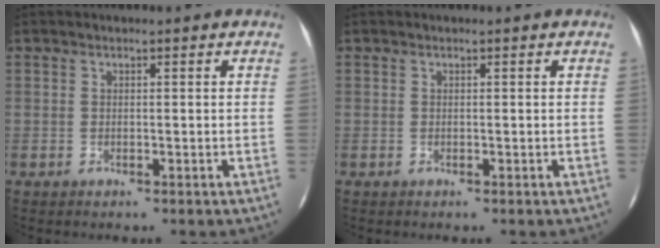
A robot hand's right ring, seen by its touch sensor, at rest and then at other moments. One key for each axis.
{"total": 0.0}